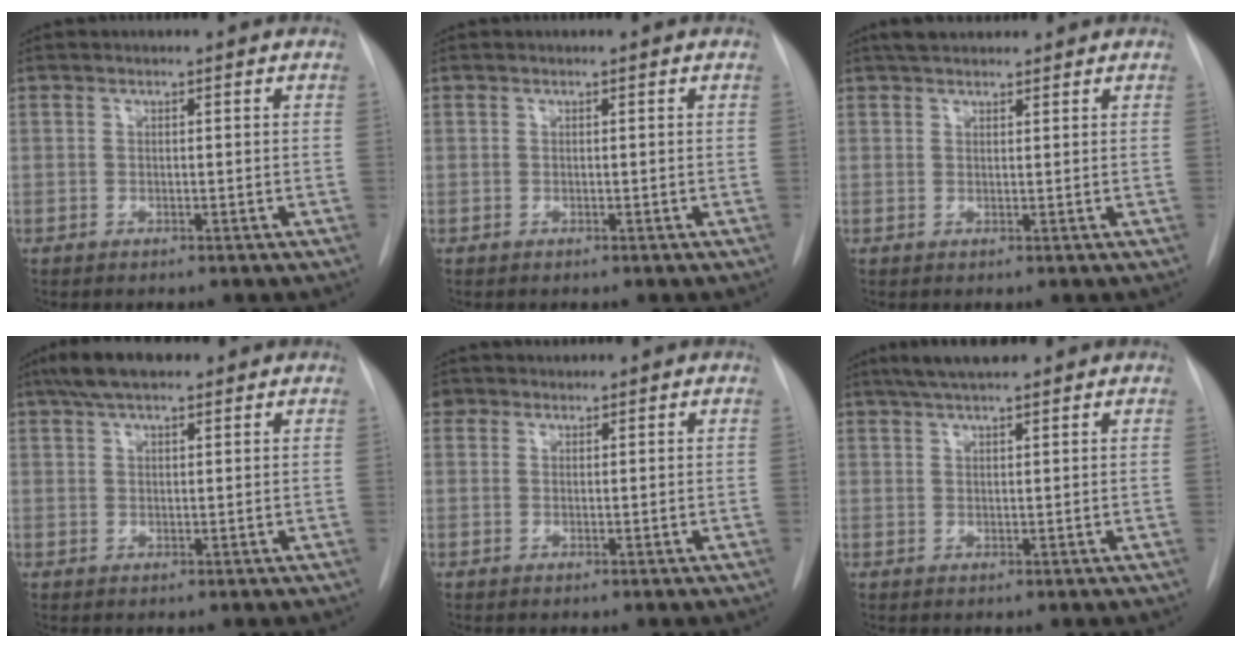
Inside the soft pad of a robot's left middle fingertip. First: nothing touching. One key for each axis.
{"total": 0.0}
{"total": 4.6, "fx": 3.9, "fy": 1.5, "fz": 1.8, "tx": -0.026, "ty": 0.030, "tz": 0.063}
{"total": 6.3, "fx": 4.7, "fy": 2.0, "fz": 3.8, "tx": -0.072, "ty": 0.024, "tz": 0.081}
{"total": 1.9, "fx": 1.2, "fy": 1.4, "fz": 0.0, "tx": 0.005, "ty": 0.014, "tz": 0.019}
{"total": 5.8, "fx": 4.8, "fy": 0.8, "fz": 3.3, "tx": -0.056, "ty": 0.023, "tz": 0.080}